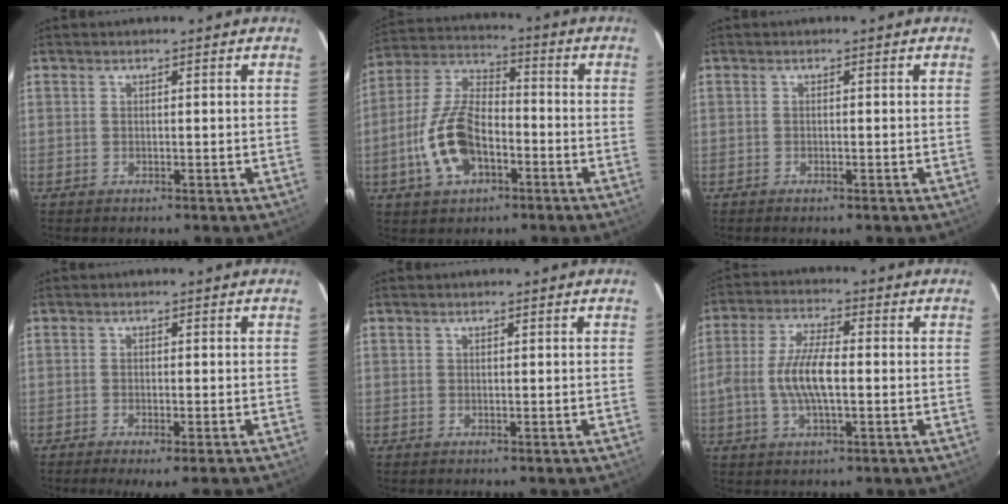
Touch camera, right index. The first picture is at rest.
{"total": 13.8, "force": [-4.9, 7.6, 10.3], "torque": [-0.221, 0.010, -0.087]}
{"total": 0.6, "force": [-0.5, 0.0, 0.3], "torque": [-0.006, 0.000, -0.011]}
{"total": 3.9, "force": [-3.0, -0.1, 2.5], "torque": [-0.051, -0.016, -0.050]}
{"total": 0.0}
{"total": 8.9, "force": [-1.3, 3.0, 8.3], "torque": [-0.171, 0.006, -0.026]}